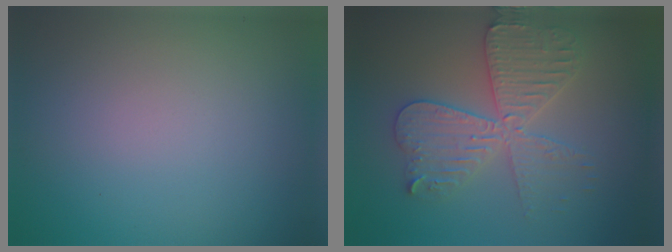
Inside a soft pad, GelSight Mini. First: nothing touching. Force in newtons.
{"total": 5.0, "press": 5.0, "slide": 0.6}